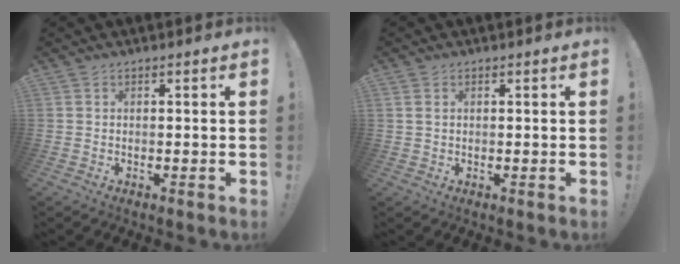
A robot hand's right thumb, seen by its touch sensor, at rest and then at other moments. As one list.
[{"total": 1.6, "force": [0.7, 1.1, 0.9], "torque": [-0.019, 0.003, 0.014]}]